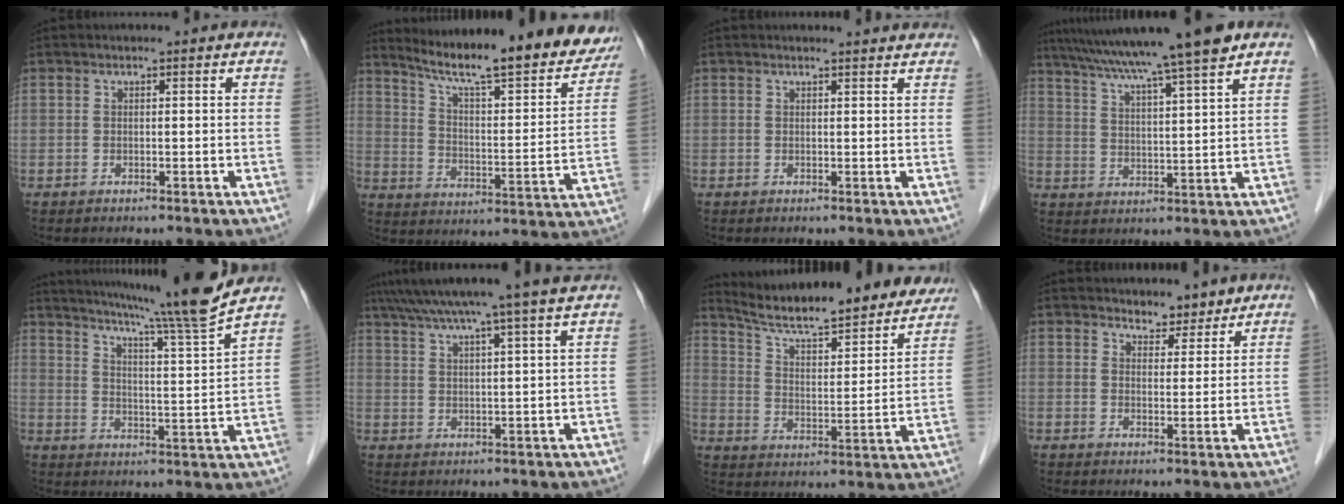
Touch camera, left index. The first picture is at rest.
{"total": 23.2, "force": [20.2, 2.7, 11.1], "torque": [-0.167, -0.043, 0.279]}
{"total": 3.2, "force": [3.2, 0.0, 0.6], "torque": [-0.012, 0.004, 0.027]}
{"total": 15.1, "force": [12.2, -1.8, 8.7], "torque": [-0.149, 0.011, 0.182]}
{"total": 15.8, "force": [13.6, -3.1, 7.4], "torque": [-0.125, -0.043, 0.188]}
{"total": 11.8, "force": [9.8, -2.3, 6.2], "torque": [-0.105, 0.005, 0.137]}
{"total": 22.3, "force": [20.2, 3.2, 8.9], "torque": [-0.134, -0.017, 0.282]}
{"total": 3.6, "force": [3.2, 1.5, 0.5], "torque": [-0.003, -0.001, 0.045]}